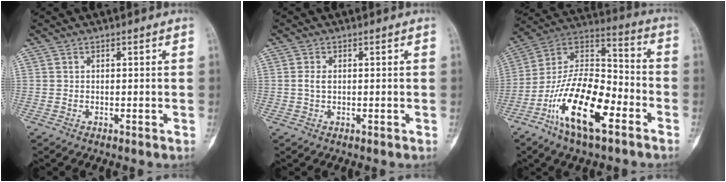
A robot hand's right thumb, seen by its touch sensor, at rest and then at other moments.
{"total": 1.8, "force": [0.1, 1.1, 1.4], "torque": [-0.024, 0.003, 0.000]}
{"total": 20.2, "force": [-9.4, 8.4, 15.8], "torque": [-0.282, 0.063, -0.173]}